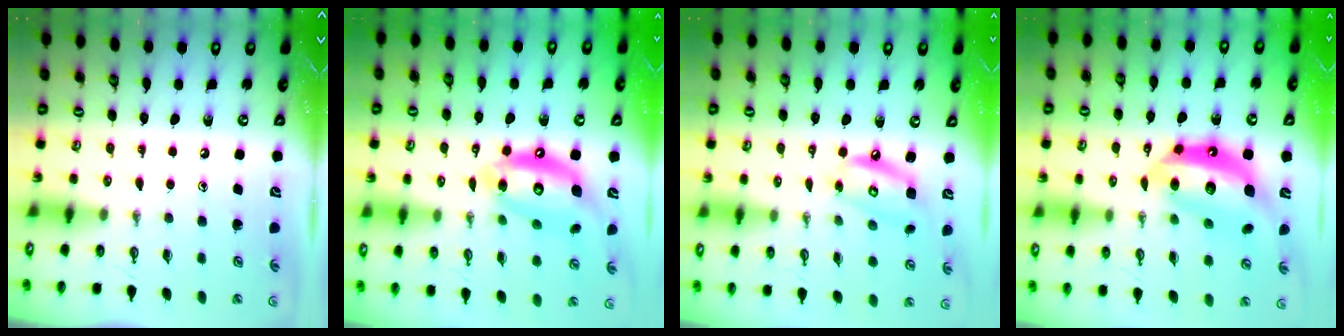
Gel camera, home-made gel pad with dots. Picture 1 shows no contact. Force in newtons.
{"total": 14.4, "press": 14.3, "slide": 1.5}
{"total": 8.7, "press": 8.7, "slide": 0.8}
{"total": 15.4, "press": 15.3, "slide": 1.5}